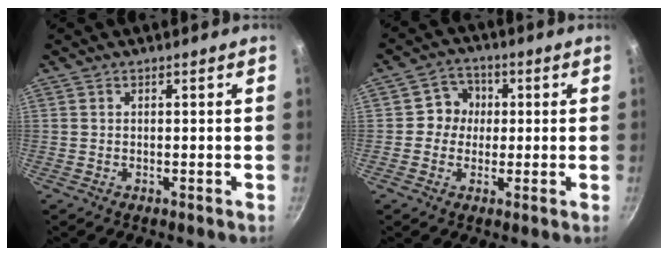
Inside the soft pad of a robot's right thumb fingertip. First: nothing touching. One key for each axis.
{"total": 5.4, "fx": 0.3, "fy": 5.2, "fz": 1.6, "tx": 0.016, "ty": 0.012, "tz": -0.006}